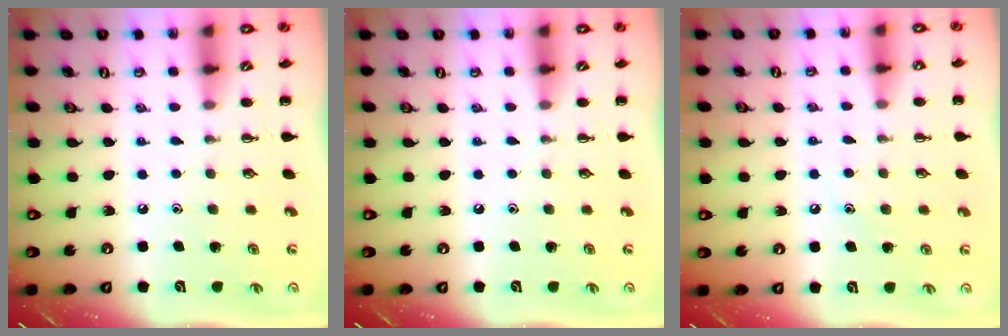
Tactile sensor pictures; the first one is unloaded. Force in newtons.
{"total": 0.0}
{"total": 7.4, "press": 7.2, "slide": 1.9}